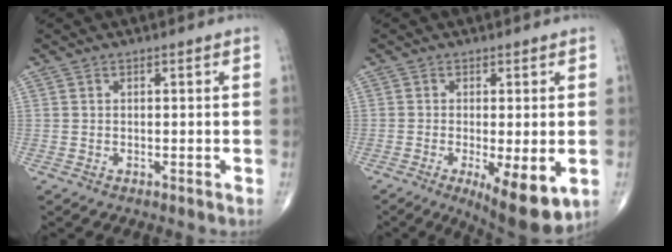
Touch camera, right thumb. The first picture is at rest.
{"total": 11.1, "force": [-3.6, 3.4, 10.0], "torque": [-0.146, -0.022, -0.048]}